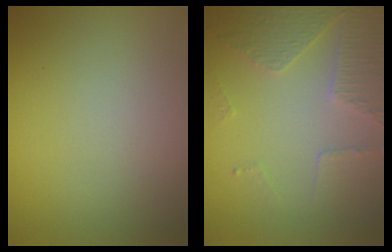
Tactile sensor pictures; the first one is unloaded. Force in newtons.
{"total": 4.6, "press": 3.4, "slide": 3.1}